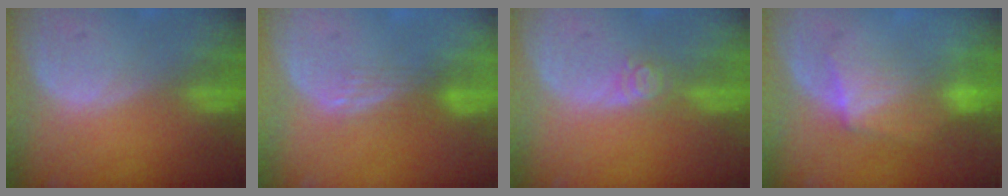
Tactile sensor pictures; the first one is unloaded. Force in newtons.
{"total": 3.1, "press": 2.6, "slide": 1.7}
{"total": 2.9, "press": 2.9, "slide": 0.3}
{"total": 7.1, "press": 6.8, "slide": 2.3}